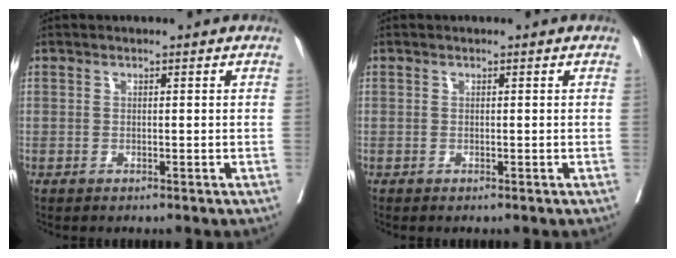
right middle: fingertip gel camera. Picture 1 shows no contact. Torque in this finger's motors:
{"motor_torque": [-0.17, -0.17, 0.01, 0.02]}